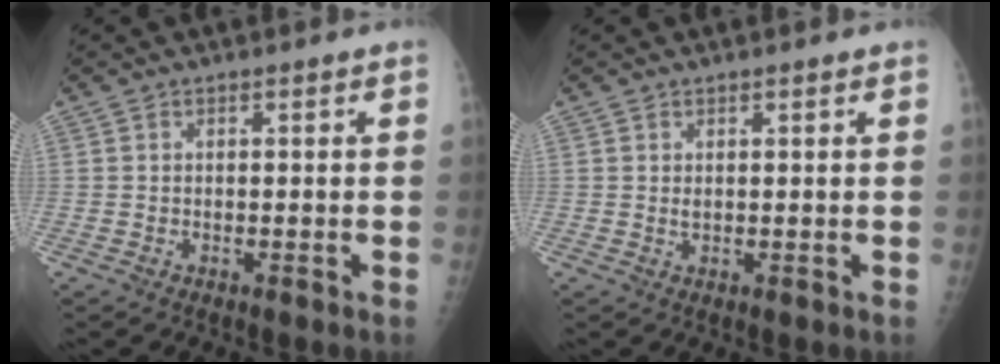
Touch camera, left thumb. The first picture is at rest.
{"total": 1.2, "force": [0.7, 0.5, 0.9], "torque": [-0.014, -0.002, 0.013]}